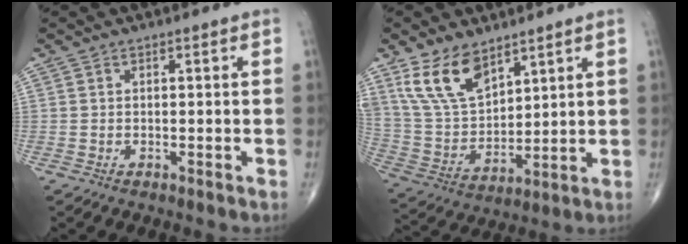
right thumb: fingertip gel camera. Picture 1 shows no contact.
{"total": 13.4, "force": [8.5, 7.0, 7.6], "torque": [-0.128, -0.037, 0.186]}